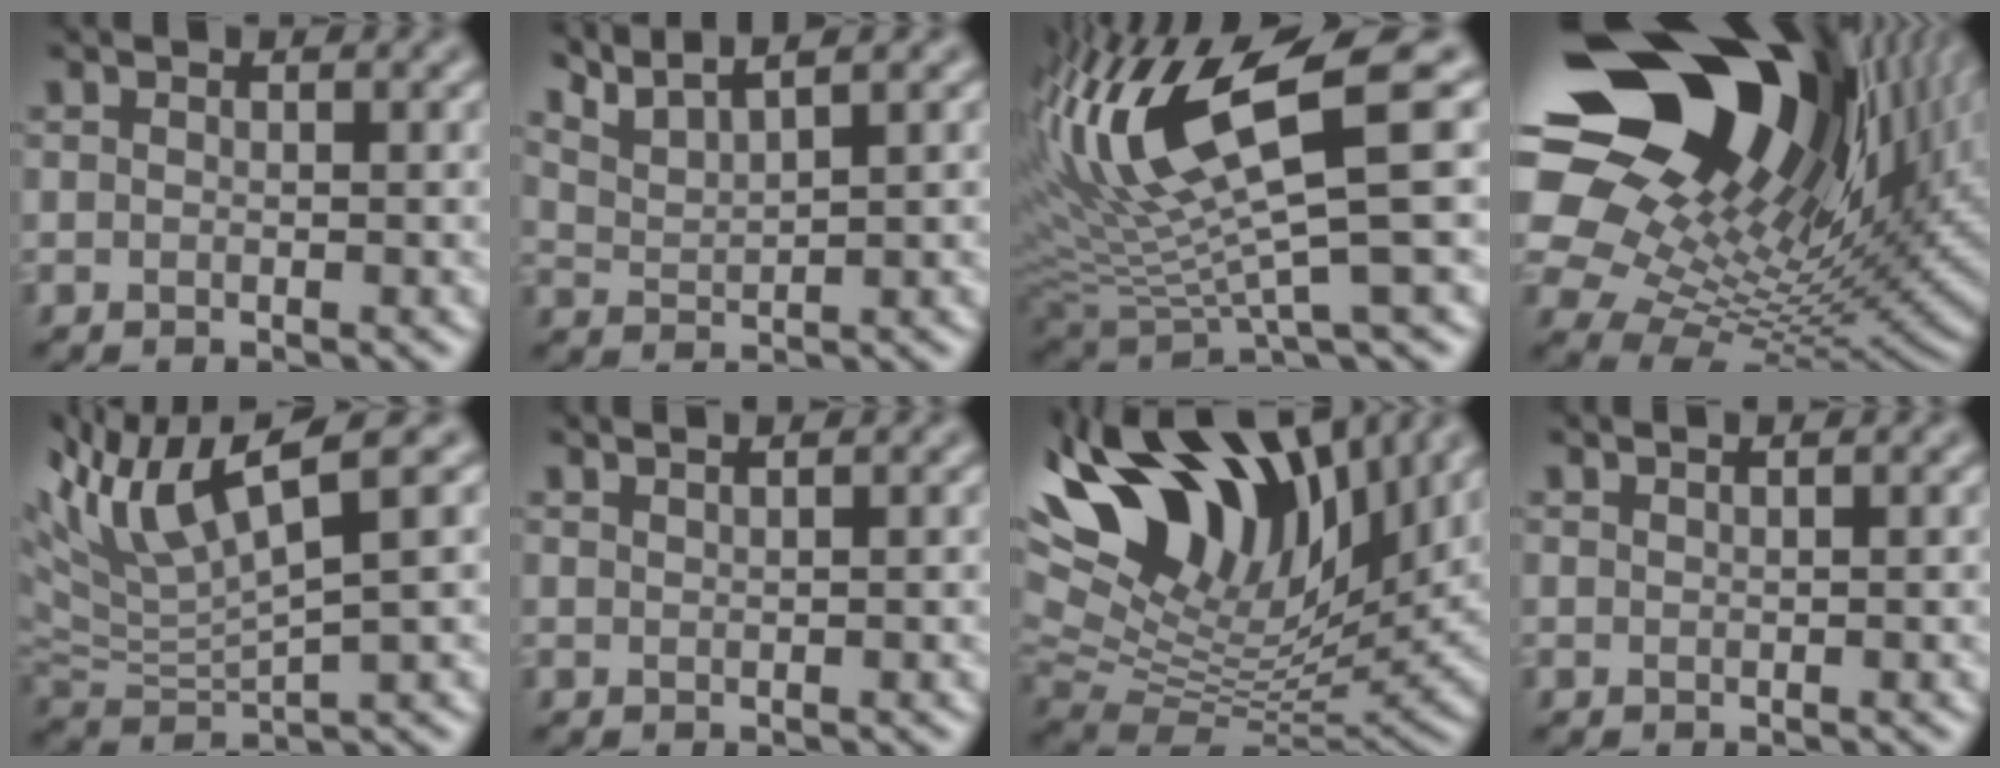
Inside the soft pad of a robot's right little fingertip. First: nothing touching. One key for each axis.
{"total": 4.8, "fx": 4.0, "fy": -2.5, "fz": -0.9, "tx": 0.005, "ty": 0.008, "tz": 0.070}
{"total": 10.1, "fx": 3.7, "fy": 0.5, "fz": 9.3, "tx": -0.195, "ty": 0.032, "tz": 0.072}
{"total": 17.9, "fx": 10.0, "fy": 9.3, "fz": 11.5, "tx": -0.216, "ty": 0.049, "tz": 0.167}
{"total": 6.9, "fx": 4.8, "fy": -0.6, "fz": 4.9, "tx": -0.103, "ty": 0.025, "tz": 0.086}
{"total": 1.3, "fx": 0.7, "fy": -1.0, "fz": -0.5, "tx": 0.002, "ty": -0.002, "tz": 0.014}
{"total": 13.5, "fx": 9.3, "fy": 4.7, "fz": 8.6, "tx": -0.180, "ty": 0.066, "tz": 0.158}
{"total": 0.9, "fx": 0.5, "fy": -0.7, "fz": -0.4, "tx": 0.001, "ty": -0.002, "tz": 0.010}